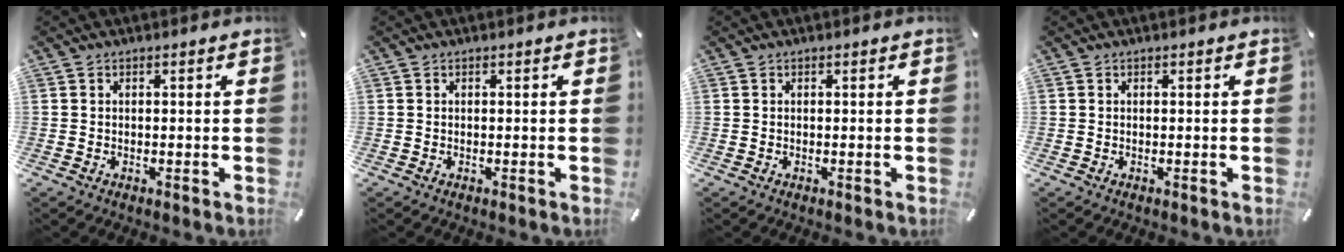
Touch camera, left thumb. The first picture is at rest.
{"total": 0.0}
{"total": 0.0}
{"total": 0.0}